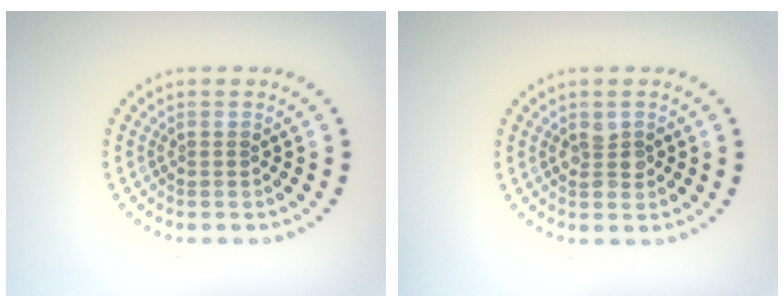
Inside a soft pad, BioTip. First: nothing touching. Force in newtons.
{"total": 1.4, "press": 1.4, "slide": 0.1}